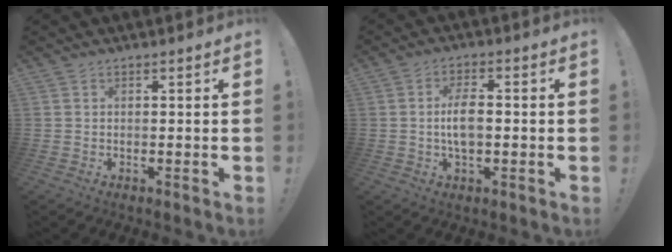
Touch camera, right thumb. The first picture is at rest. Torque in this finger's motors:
{"motor_torque": [0.87, 0.59, 0.47, -0.46, 0.00]}